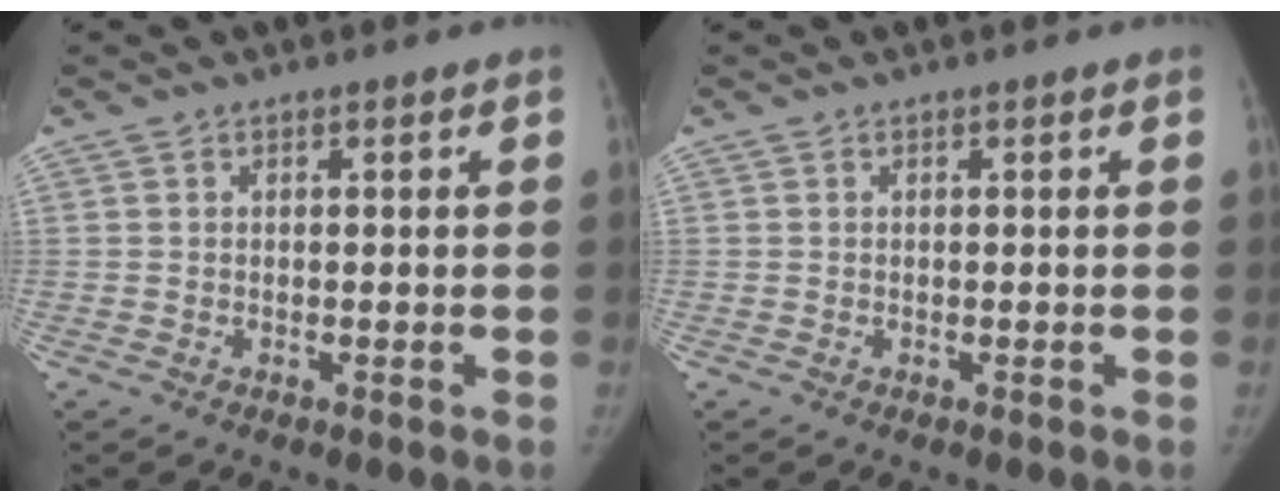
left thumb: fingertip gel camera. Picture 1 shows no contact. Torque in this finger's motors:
{"motor_torque": [0.00, -0.01, 0.05, -0.03, 0.00]}